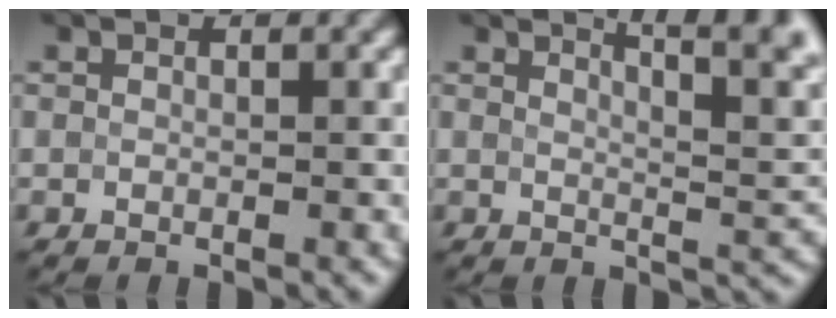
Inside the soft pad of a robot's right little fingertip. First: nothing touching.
{"total": 7.2, "force": [4.4, 1.8, 5.5], "torque": [-0.042, 0.017, 0.055]}